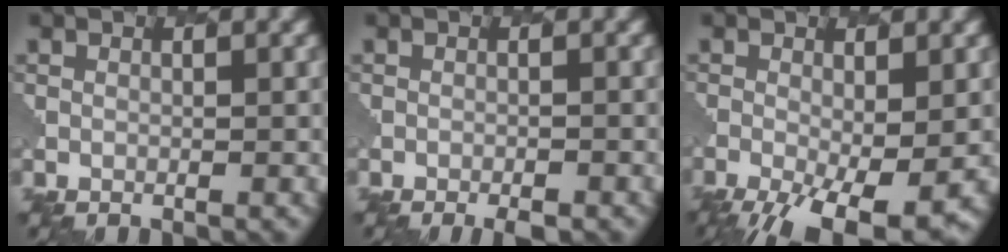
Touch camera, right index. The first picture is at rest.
{"total": 1.9, "force": [-1.6, 0.4, 1.1], "torque": [-0.015, 0.005, -0.024]}
{"total": 7.6, "force": [-3.2, 2.7, 6.3], "torque": [-0.119, -0.019, -0.049]}